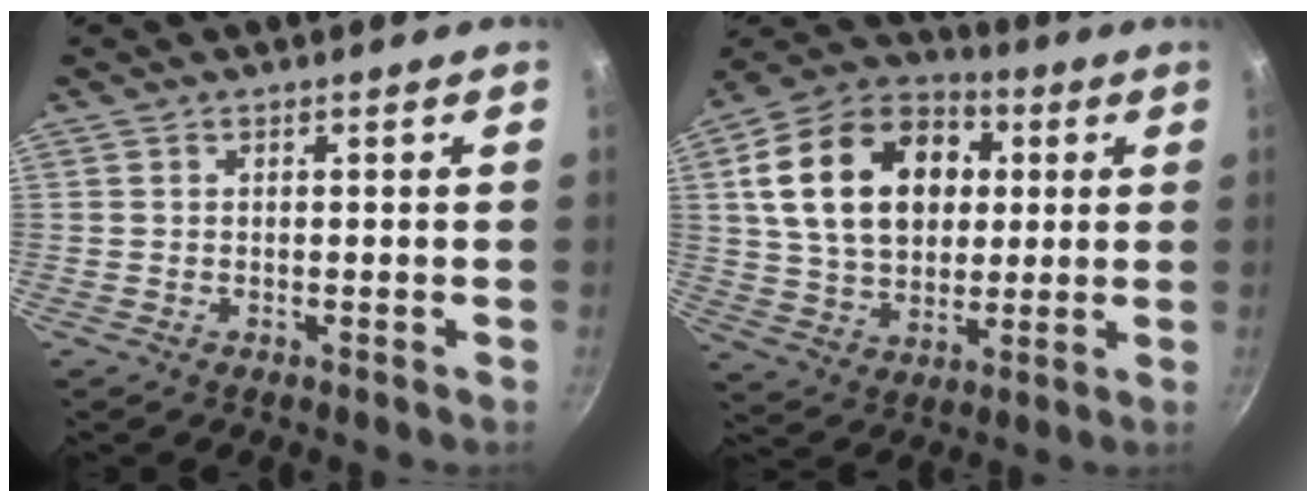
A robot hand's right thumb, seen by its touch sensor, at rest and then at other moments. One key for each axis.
{"total": 22.5, "fx": 4.5, "fy": 16.2, "fz": 15.0, "tx": -0.234, "ty": 0.013, "tz": 0.074}